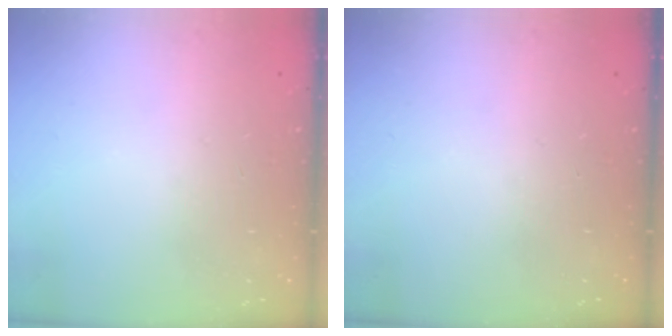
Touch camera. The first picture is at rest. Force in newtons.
{"total": 0.0}